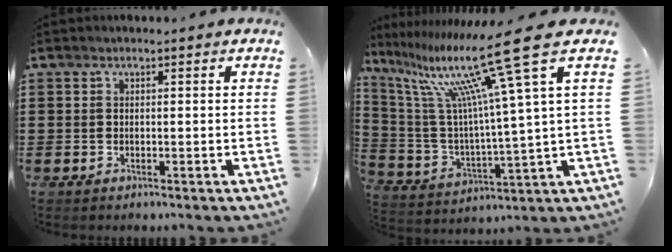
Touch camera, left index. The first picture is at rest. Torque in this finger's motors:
{"motor_torque": [1.27, -0.87, 1.05, 0.21]}